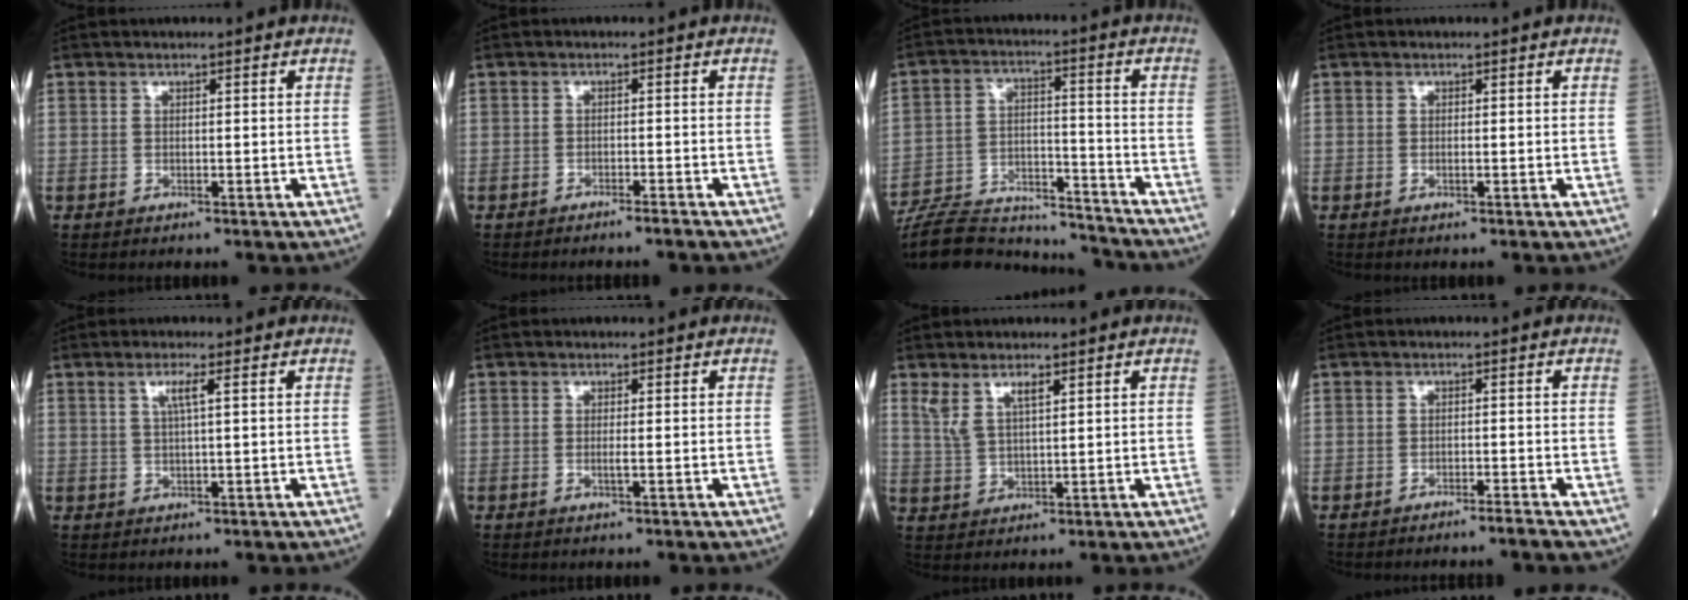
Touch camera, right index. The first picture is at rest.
{"total": 2.1, "force": [-1.9, -0.4, 0.9], "torque": [-0.013, 0.002, -0.024]}
{"total": 18.1, "force": [-17.5, 2.8, 3.8], "torque": [-0.086, 0.013, -0.271]}
{"total": 0.0}
{"total": 2.3, "force": [0.9, -0.3, 2.1], "torque": [-0.045, 0.003, 0.019]}
{"total": 0.9, "force": [-0.2, -0.2, 0.9], "torque": [-0.020, -0.001, -0.003]}
{"total": 3.7, "force": [2.3, 0.9, 2.8], "torque": [-0.067, 0.011, 0.054]}
{"total": 2.4, "force": [-2.1, -0.5, 0.9], "torque": [-0.013, 0.001, -0.028]}